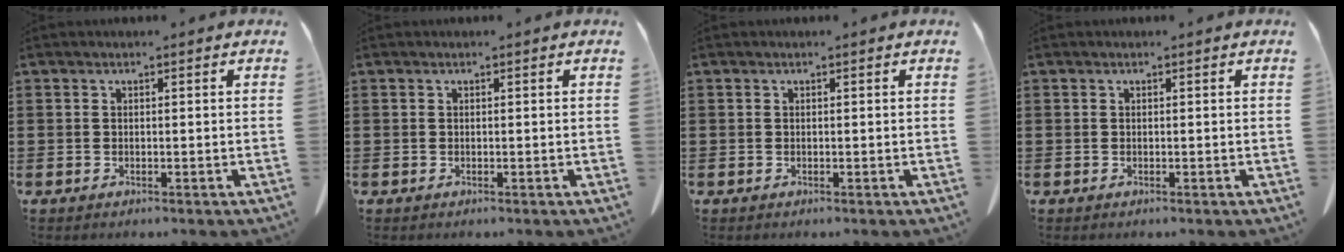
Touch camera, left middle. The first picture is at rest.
{"total": 0.0}
{"total": 0.0}
{"total": 0.0}